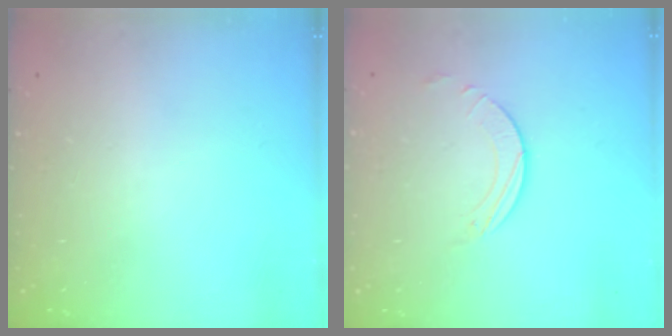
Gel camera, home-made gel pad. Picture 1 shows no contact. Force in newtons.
{"total": 1.6, "press": 1.6, "slide": 0.2}